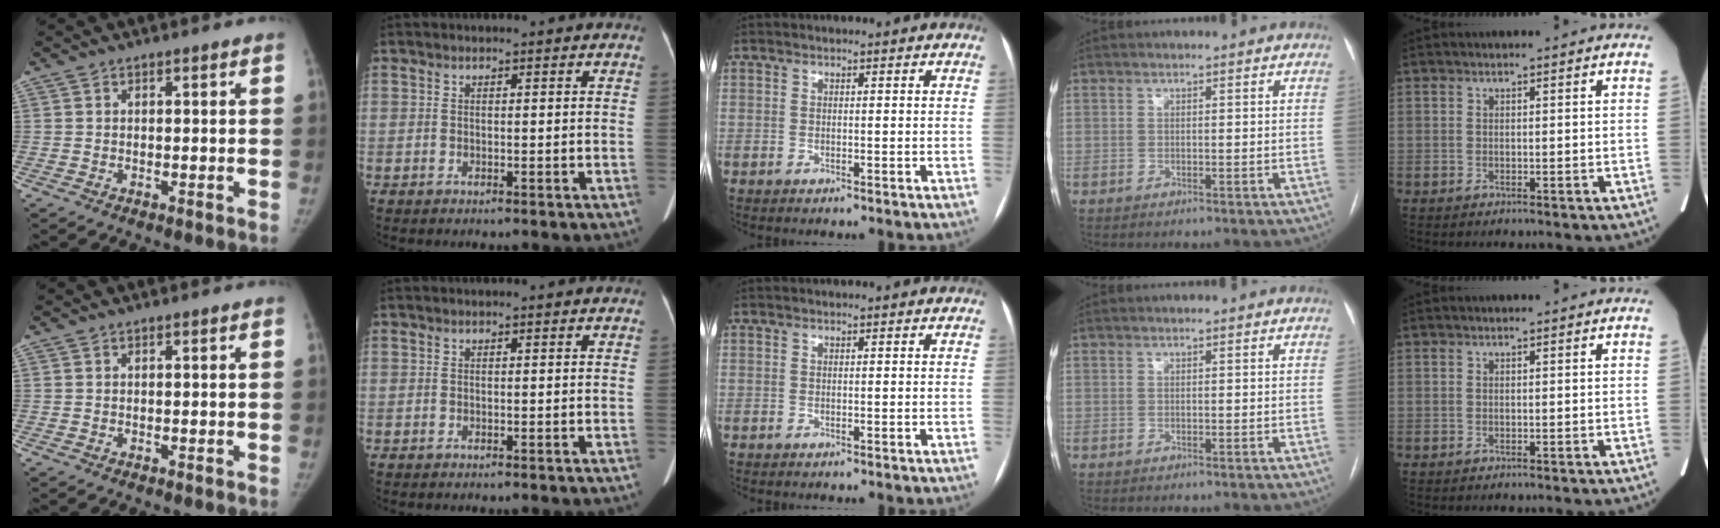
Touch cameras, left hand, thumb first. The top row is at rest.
{}